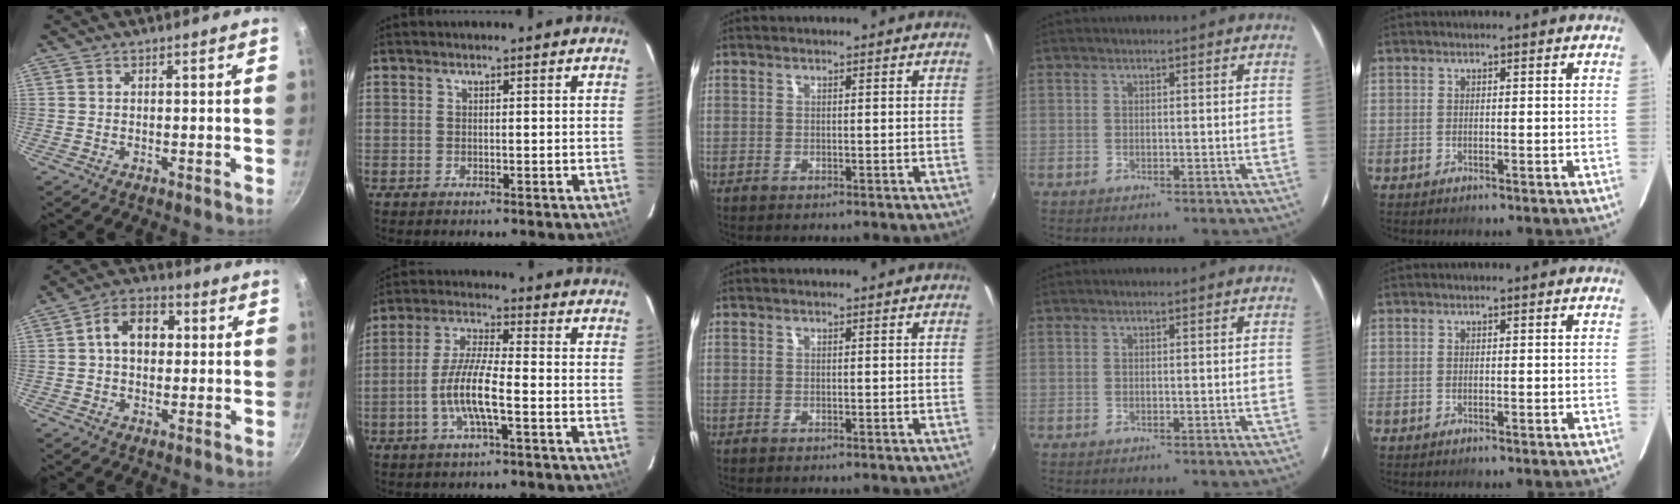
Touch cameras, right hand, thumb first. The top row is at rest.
{"thumb": {"total": 8.9, "force": [1.2, 6.4, 6.1], "torque": [-0.063, 0.021, 0.007]}, "index": {"total": 8.8, "force": [-3.0, 1.2, 8.2], "torque": [-0.169, -0.001, -0.059]}}